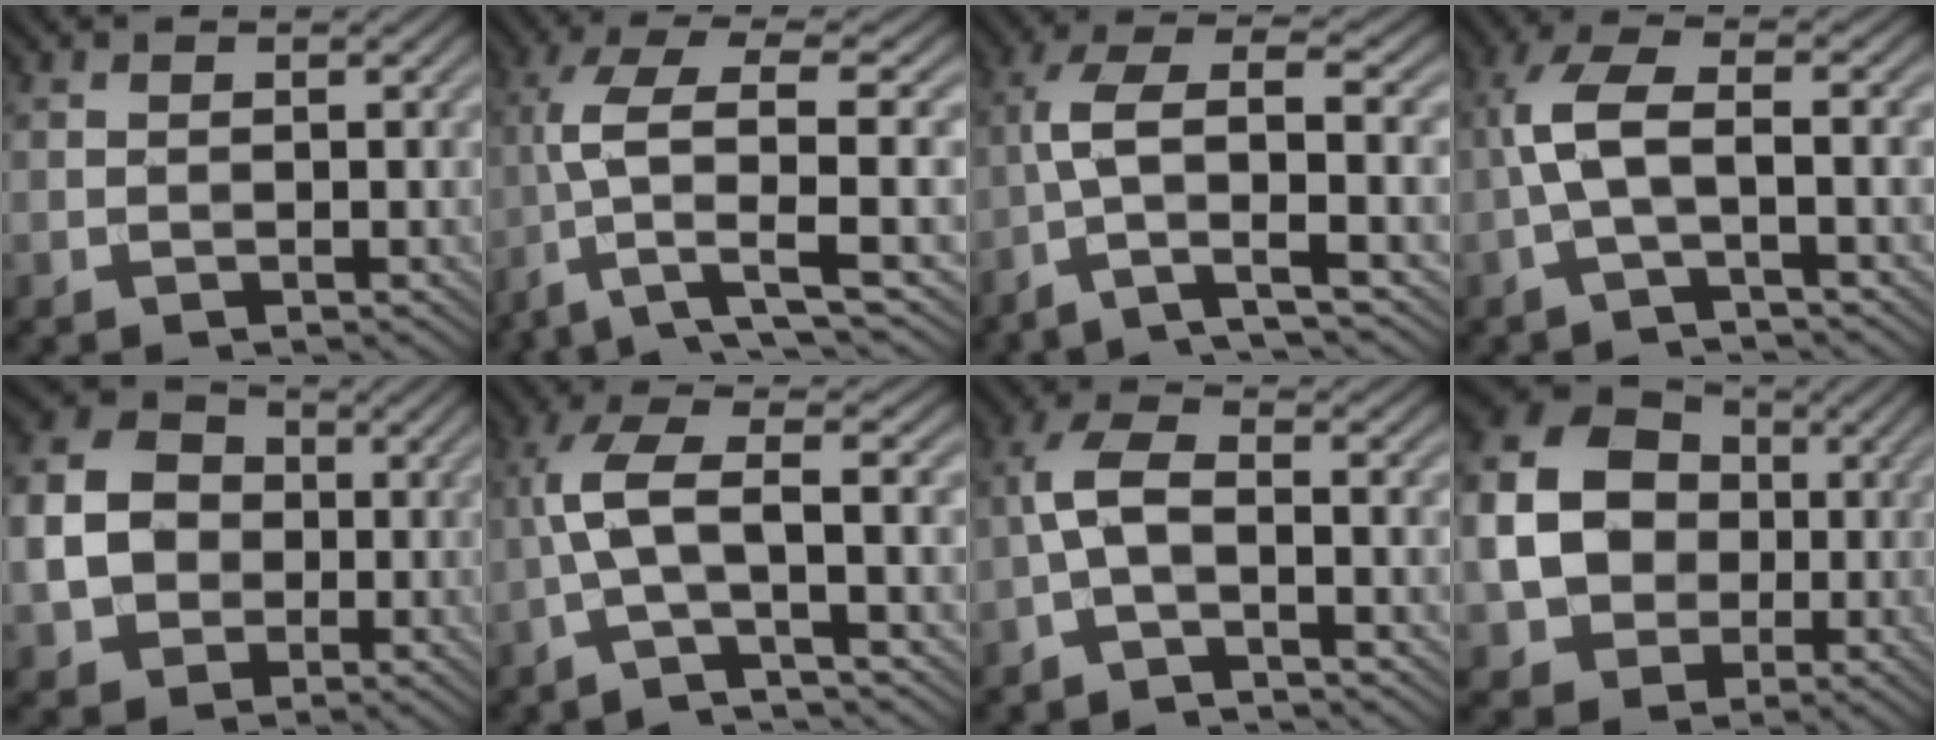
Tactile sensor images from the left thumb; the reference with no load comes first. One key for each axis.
{"total": 9.0, "fx": -1.0, "fy": 2.3, "fz": 8.6, "tx": -0.166, "ty": 0.017, "tz": -0.028}
{"total": 8.3, "fx": -2.7, "fy": 2.1, "fz": 7.5, "tx": -0.147, "ty": 0.018, "tz": -0.064}
{"total": 5.6, "fx": -1.1, "fy": 1.2, "fz": 5.3, "tx": -0.116, "ty": 0.016, "tz": -0.036}
{"total": 7.7, "fx": -0.9, "fy": 6.5, "fz": 3.9, "tx": -0.098, "ty": -0.001, "tz": -0.027}
{"total": 6.7, "fx": -1.5, "fy": 1.4, "fz": 6.4, "tx": -0.128, "ty": 0.019, "tz": -0.047}
{"total": 4.8, "fx": -1.5, "fy": 1.5, "fz": 4.3, "tx": -0.097, "ty": 0.014, "tz": -0.043}
{"total": 10.6, "fx": -0.7, "fy": 8.8, "fz": 5.9, "tx": -0.148, "ty": -0.001, "tz": -0.022}